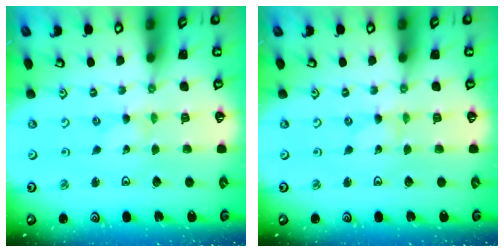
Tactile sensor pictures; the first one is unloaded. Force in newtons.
{"total": 0.0}